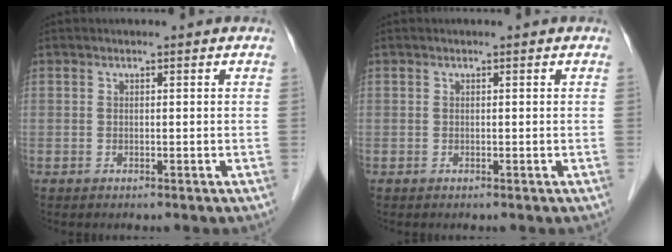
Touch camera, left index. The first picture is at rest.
{"total": 0.0}